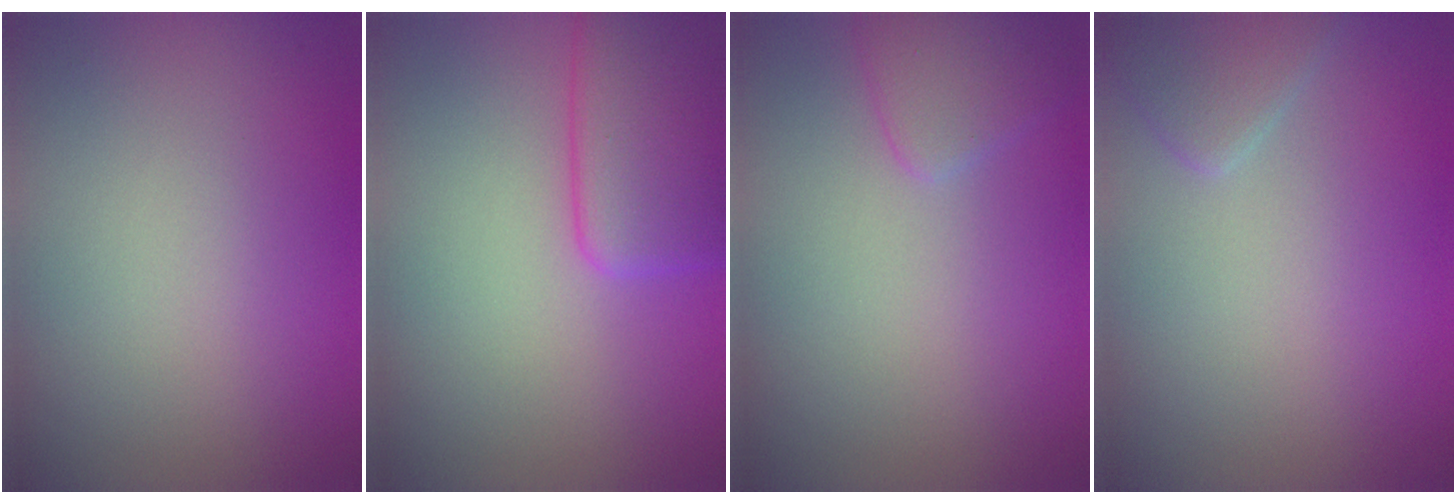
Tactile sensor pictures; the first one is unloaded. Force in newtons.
{"total": 5.7, "press": 5.7, "slide": 0.5}
{"total": 1.9, "press": 1.9, "slide": 0.1}
{"total": 2.1, "press": 2.1, "slide": 0.1}